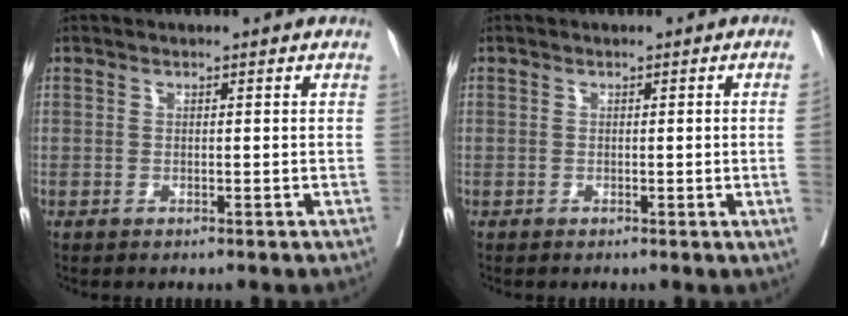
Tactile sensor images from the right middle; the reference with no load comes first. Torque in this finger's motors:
{"motor_torque": [0.36, -0.36, -0.54, -0.07]}